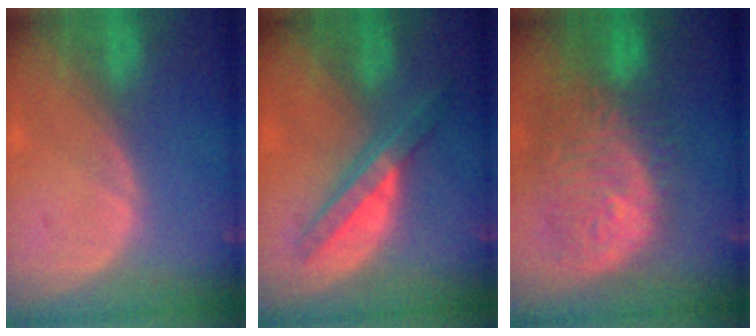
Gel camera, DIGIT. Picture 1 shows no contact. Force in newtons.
{"total": 7.0, "press": 5.9, "slide": 3.7}
{"total": 11.8, "press": 10.6, "slide": 5.1}